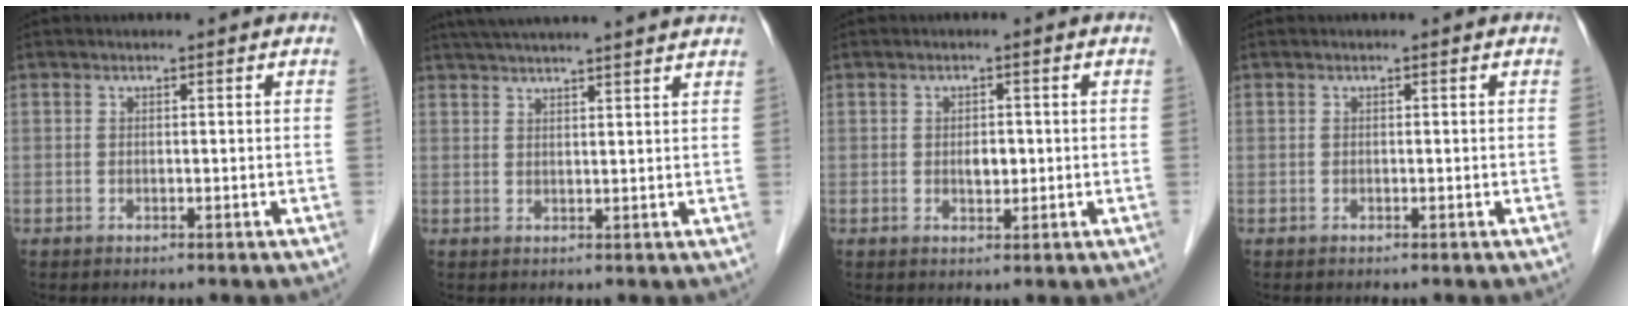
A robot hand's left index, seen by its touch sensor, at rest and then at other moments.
{"total": 16.2, "force": [14.6, -0.1, 7.1], "torque": [-0.123, 0.030, 0.197]}
{"total": 2.1, "force": [-0.1, 1.2, 1.7], "torque": [-0.028, 0.000, 0.001]}
{"total": 0.0}